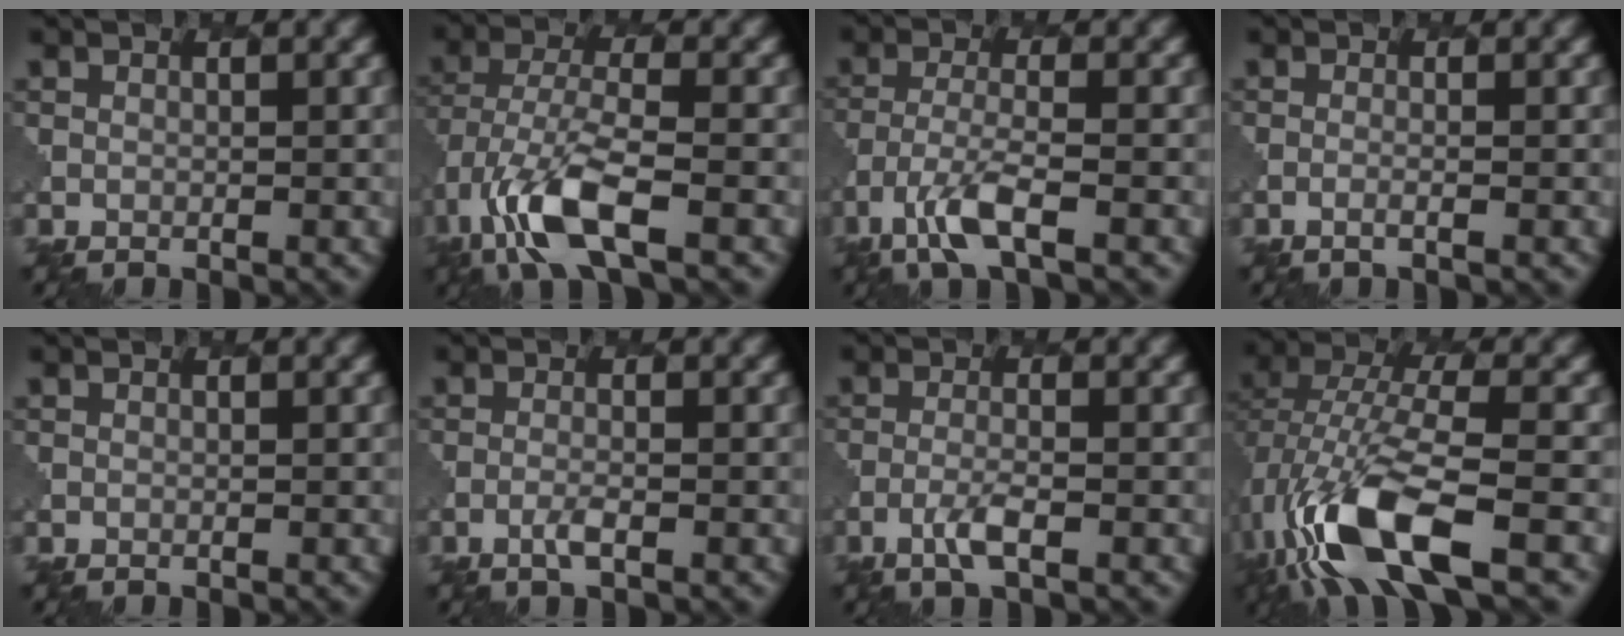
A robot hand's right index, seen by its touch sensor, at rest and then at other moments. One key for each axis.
{"total": 7.5, "fx": -3.6, "fy": 2.8, "fz": 6.0, "tx": -0.131, "ty": -0.003, "tz": -0.075}
{"total": 4.1, "fx": -2.5, "fy": 0.9, "fz": 3.2, "tx": -0.071, "ty": -0.008, "tz": -0.055}
{"total": 1.0, "fx": -0.3, "fy": 0.3, "fz": 0.9, "tx": -0.008, "ty": 0.002, "tz": -0.013}
{"total": 0.0}
{"total": 1.0, "fx": -0.4, "fy": 0.2, "fz": 0.9, "tx": -0.018, "ty": 0.003, "tz": -0.012}
{"total": 1.9, "fx": -1.0, "fy": 0.4, "fz": 1.5, "tx": -0.035, "ty": 0.001, "tz": -0.024}
{"total": 10.8, "fx": -4.4, "fy": 4.3, "fz": 9.0, "tx": -0.193, "ty": -0.004, "tz": -0.085}